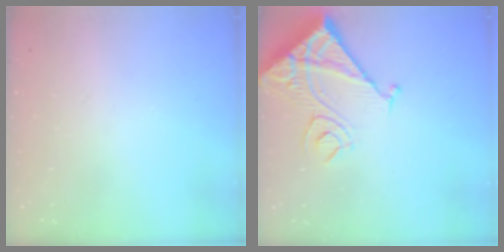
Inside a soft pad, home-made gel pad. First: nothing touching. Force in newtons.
{"total": 13.7, "press": 13.6, "slide": 1.6}